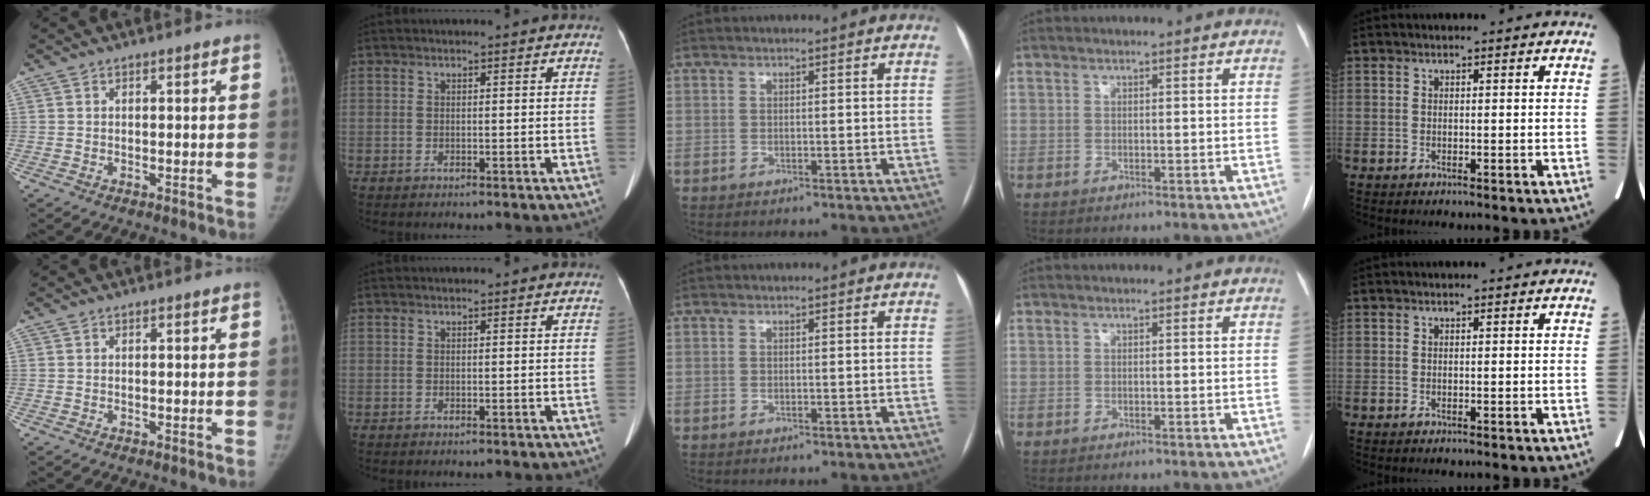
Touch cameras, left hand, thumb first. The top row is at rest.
{}